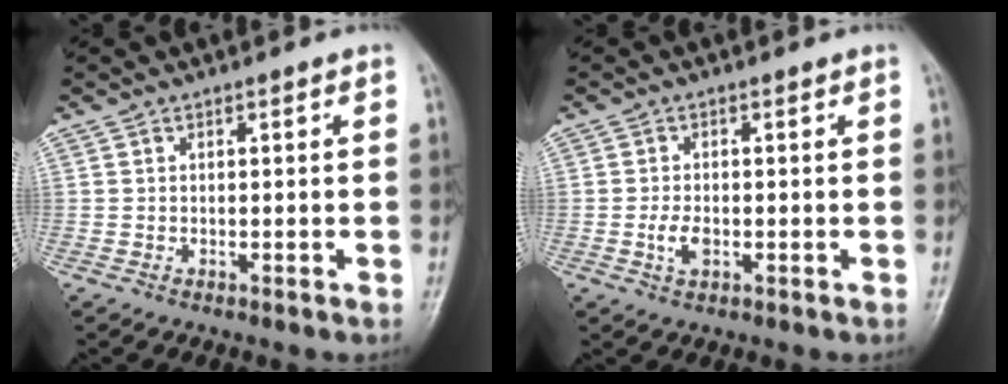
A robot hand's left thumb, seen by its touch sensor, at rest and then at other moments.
{"total": 2.9, "force": [-0.6, 1.7, 2.3], "torque": [-0.046, -0.002, -0.012]}